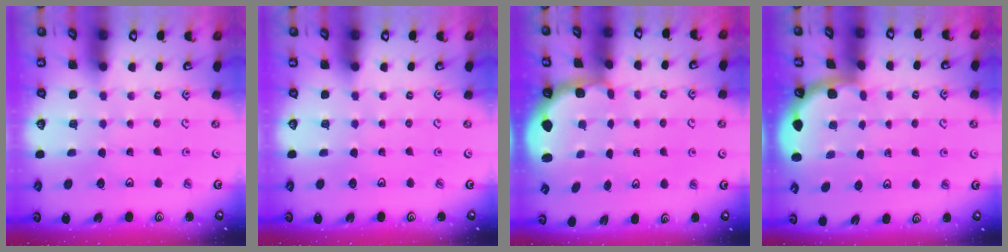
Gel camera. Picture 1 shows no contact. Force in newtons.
{"total": 0.0}
{"total": 2.4, "press": 1.2, "slide": 2.1}
{"total": 1.7, "press": 1.7, "slide": 0.0}